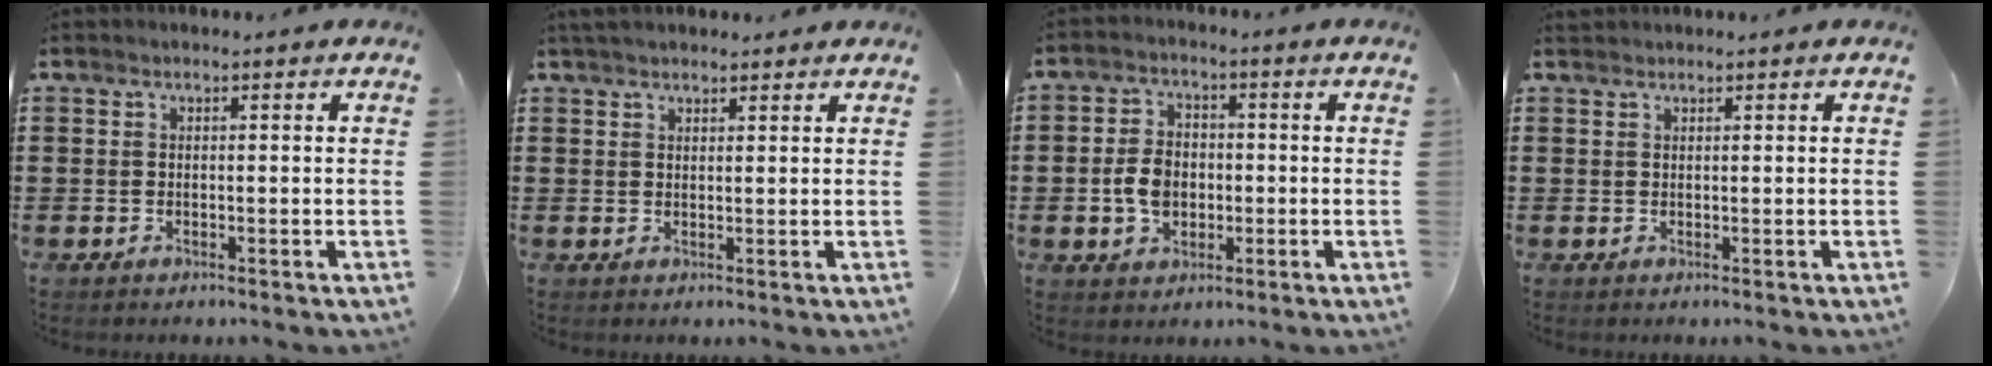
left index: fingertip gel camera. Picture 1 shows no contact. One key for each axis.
{"total": 1.9, "fx": 1.8, "fy": 0.5, "fz": 0.5, "tx": -0.013, "ty": 0.004, "tz": 0.035}
{"total": 5.5, "fx": -0.9, "fy": 3.9, "fz": 3.8, "tx": -0.088, "ty": 0.005, "tz": -0.021}
{"total": 0.7, "fx": 0.7, "fy": 0.2, "fz": 0.0, "tx": -0.003, "ty": 0.001, "tz": 0.014}